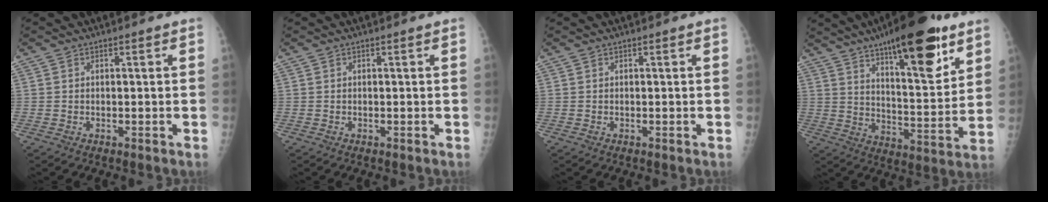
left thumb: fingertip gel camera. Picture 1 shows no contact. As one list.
[{"total": 0.0}, {"total": 0.0}, {"total": 21.0, "force": [12.4, 6.2, 15.8], "torque": [-0.207, -0.061, 0.193]}]